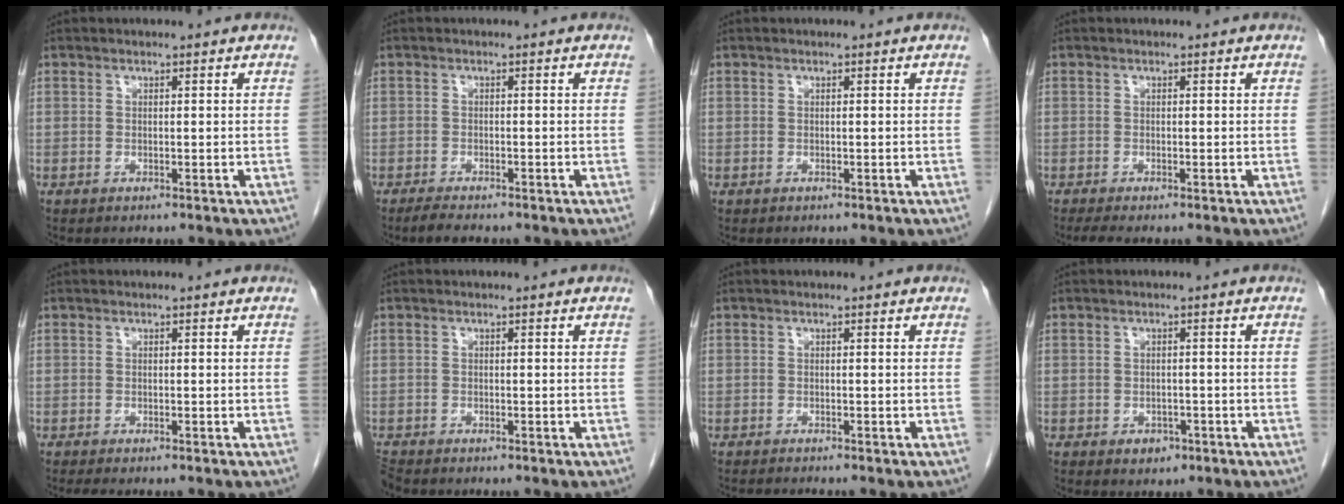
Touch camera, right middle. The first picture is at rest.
{"total": 2.4, "force": [-2.0, 0.4, 1.1], "torque": [-0.030, -0.007, -0.034]}
{"total": 0.0}
{"total": 2.2, "force": [-1.7, 0.1, 1.3], "torque": [-0.025, -0.008, -0.027]}
{"total": 2.9, "force": [-2.4, 0.4, 1.5], "torque": [-0.020, -0.007, -0.030]}
{"total": 1.4, "force": [-1.4, 0.3, 0.3], "torque": [-0.012, -0.006, -0.024]}
{"total": 1.7, "force": [-1.5, -0.4, 0.6], "torque": [-0.011, -0.003, -0.025]}
{"total": 2.1, "force": [-1.1, 1.5, 0.9], "torque": [-0.011, 0.004, -0.007]}